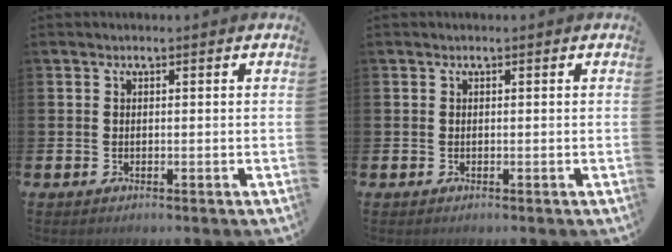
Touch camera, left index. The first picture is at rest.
{"total": 0.0}